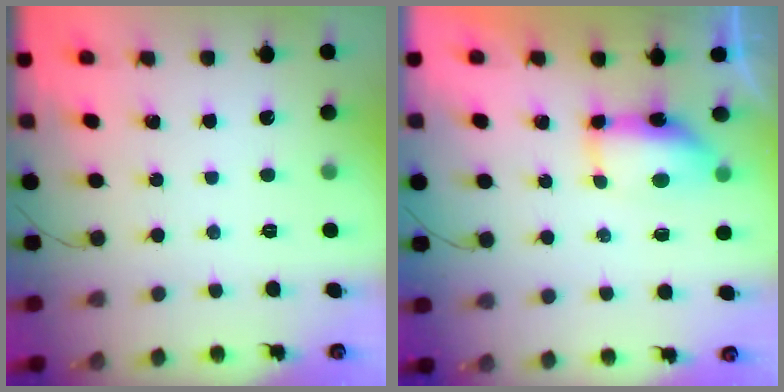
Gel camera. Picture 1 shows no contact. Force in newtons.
{"total": 12.5, "press": 9.3, "slide": 8.3}